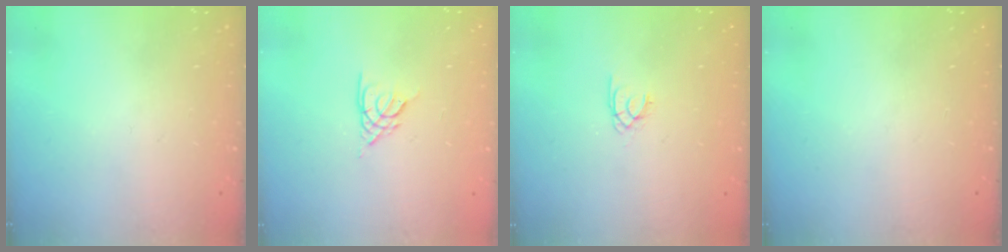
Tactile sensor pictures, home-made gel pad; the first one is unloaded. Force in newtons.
{"total": 2.7, "press": 2.7, "slide": 0.4}
{"total": 1.5, "press": 1.4, "slide": 0.2}
{"total": 0.0}